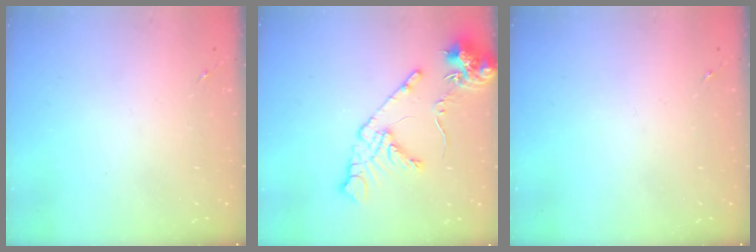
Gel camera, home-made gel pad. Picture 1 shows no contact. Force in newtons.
{"total": 13.0, "press": 12.9, "slide": 1.7}
{"total": 0.0}